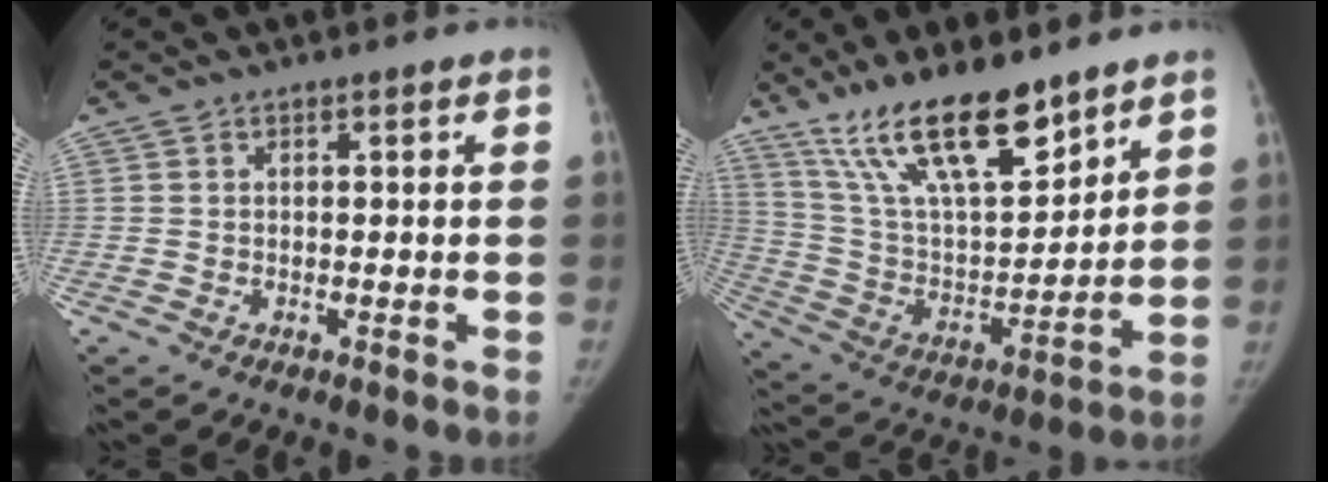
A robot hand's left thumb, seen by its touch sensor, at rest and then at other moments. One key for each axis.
{"total": 20.0, "fx": 14.3, "fy": 6.4, "fz": 12.5, "tx": -0.186, "ty": -0.070, "tz": 0.267}